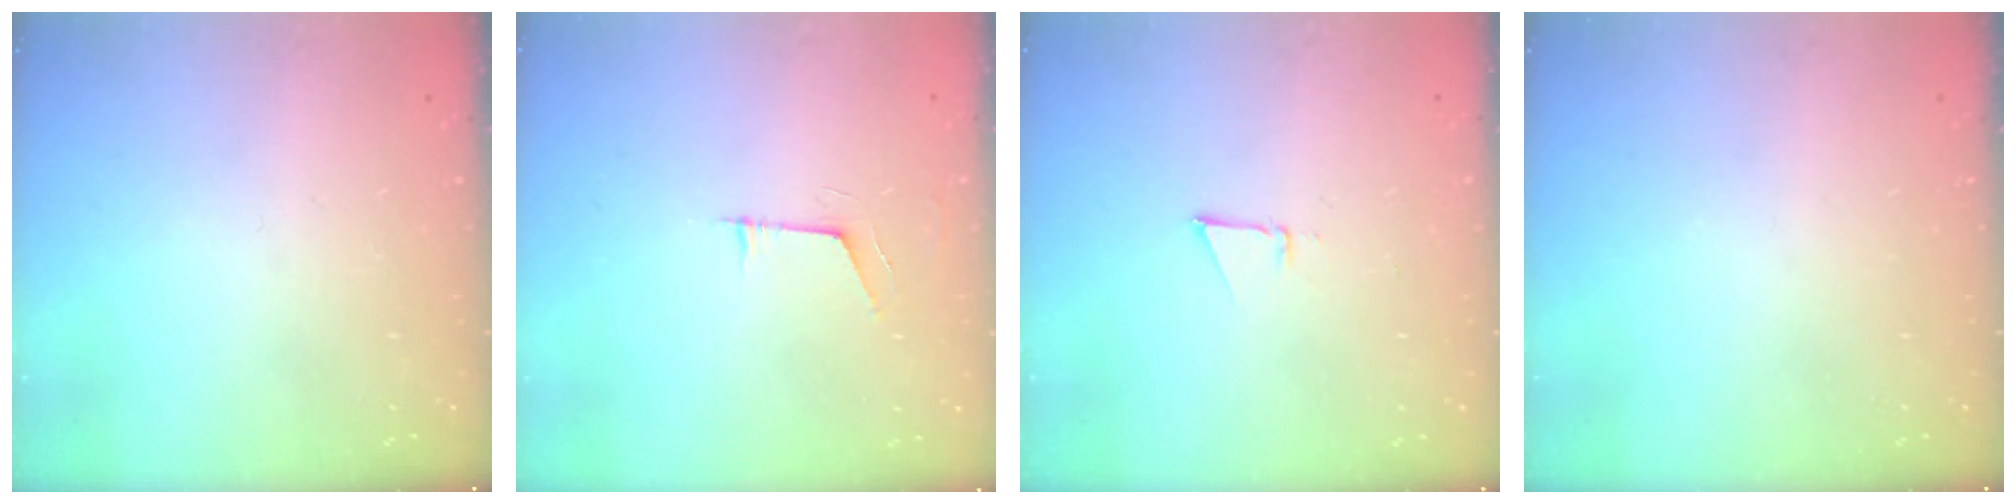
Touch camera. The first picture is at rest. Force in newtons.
{"total": 4.4, "press": 4.3, "slide": 0.7}
{"total": 3.0, "press": 2.9, "slide": 0.8}
{"total": 0.0}